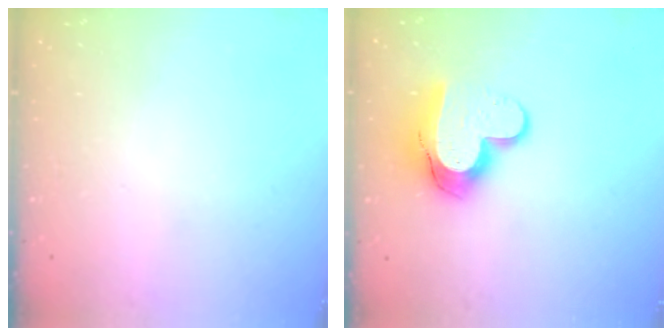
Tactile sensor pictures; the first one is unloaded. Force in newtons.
{"total": 13.3, "press": 13.3, "slide": 1.1}